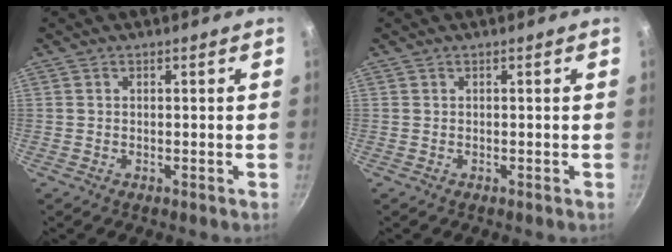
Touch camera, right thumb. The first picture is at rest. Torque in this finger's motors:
{"motor_torque": [0.31, 0.04, 0.13, -0.59, -0.06]}